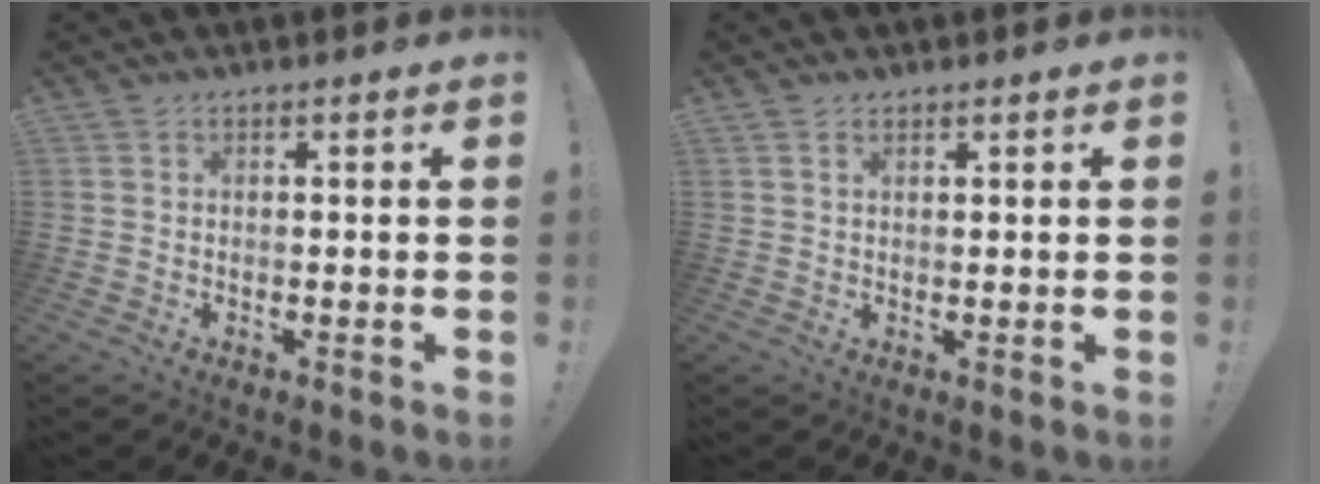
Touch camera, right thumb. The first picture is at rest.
{"total": 1.2, "force": [0.9, 0.7, 0.5], "torque": [-0.010, 0.000, 0.017]}